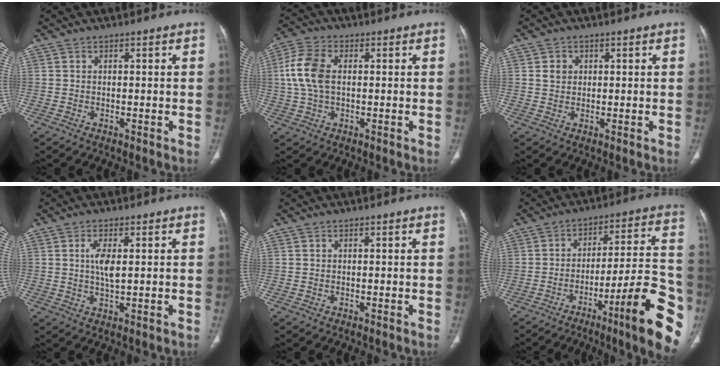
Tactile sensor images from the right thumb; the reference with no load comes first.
{"total": 9.1, "force": [0.9, 5.5, 7.2], "torque": [-0.165, 0.016, 0.017]}
{"total": 2.4, "force": [0.7, 2.1, 1.0], "torque": [-0.009, -0.002, 0.013]}
{"total": 4.4, "force": [0.7, 1.3, 4.2], "torque": [-0.088, -0.007, 0.013]}
{"total": 0.0}
{"total": 20.6, "force": [-9.0, 2.9, 18.3], "torque": [-0.216, 0.053, -0.128]}